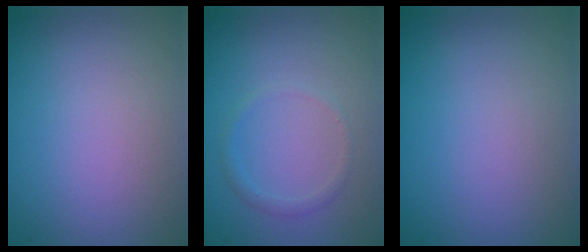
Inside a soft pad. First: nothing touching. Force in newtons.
{"total": 0.9, "press": 0.9, "slide": 0.1}
{"total": 0.0}